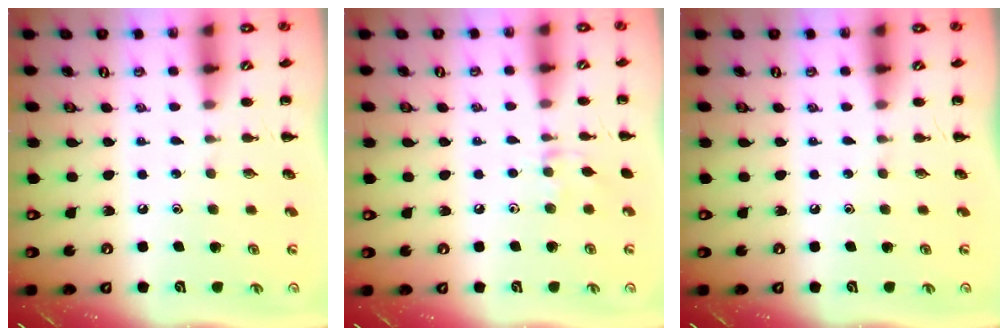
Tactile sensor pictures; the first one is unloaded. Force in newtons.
{"total": 5.0, "press": 4.9, "slide": 1.0}
{"total": 0.0}